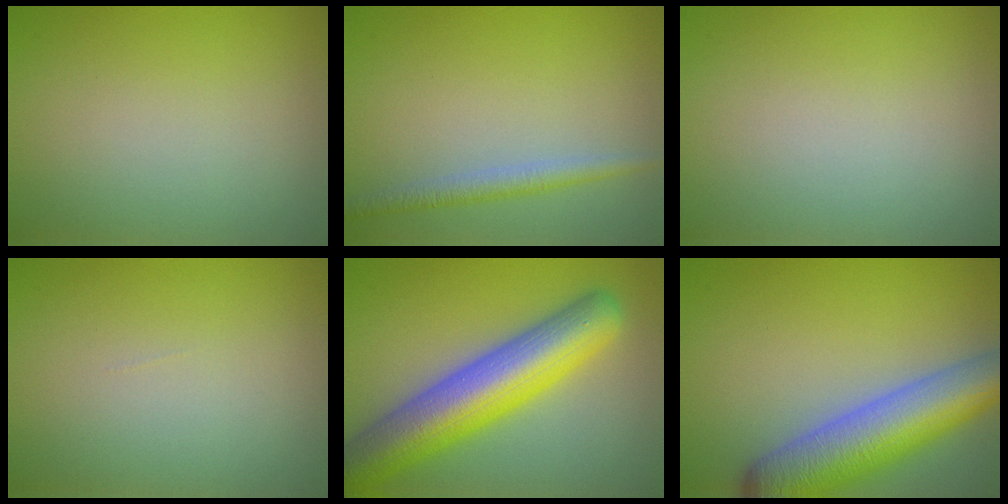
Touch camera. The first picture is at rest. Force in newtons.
{"total": 2.1, "press": 2.1, "slide": 0.0}
{"total": 0.0}
{"total": 0.0}
{"total": 10.3, "press": 10.3, "slide": 0.4}
{"total": 9.1, "press": 9.1, "slide": 0.6}